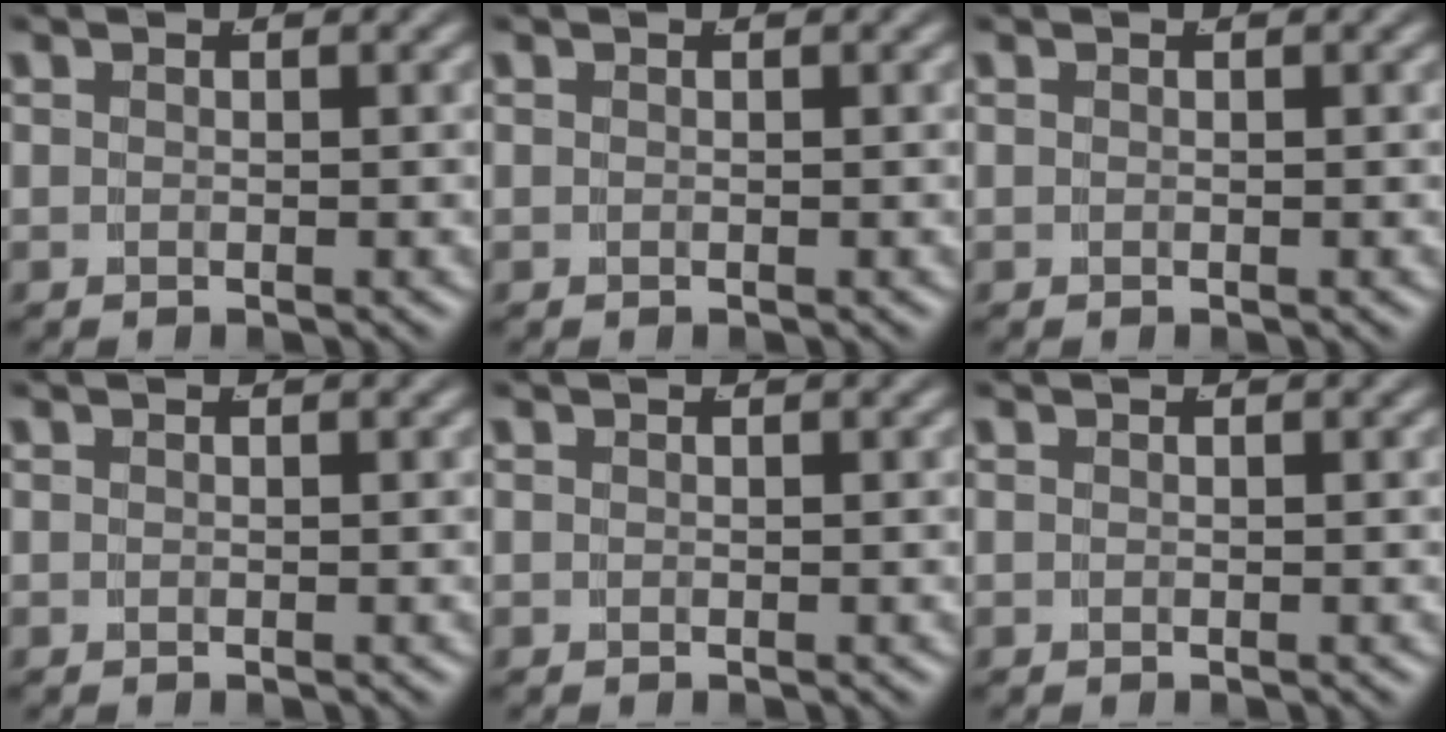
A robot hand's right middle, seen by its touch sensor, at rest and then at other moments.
{"total": 0.0}
{"total": 0.0}
{"total": 0.0}
{"total": 0.0}
{"total": 0.0}